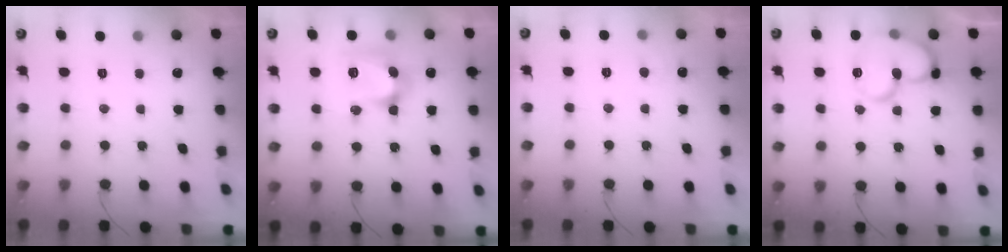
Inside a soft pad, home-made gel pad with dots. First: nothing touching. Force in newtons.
{"total": 14.4, "press": 14.3, "slide": 0.7}
{"total": 4.8, "press": 4.8, "slide": 0.4}
{"total": 15.5, "press": 15.4, "slide": 1.6}